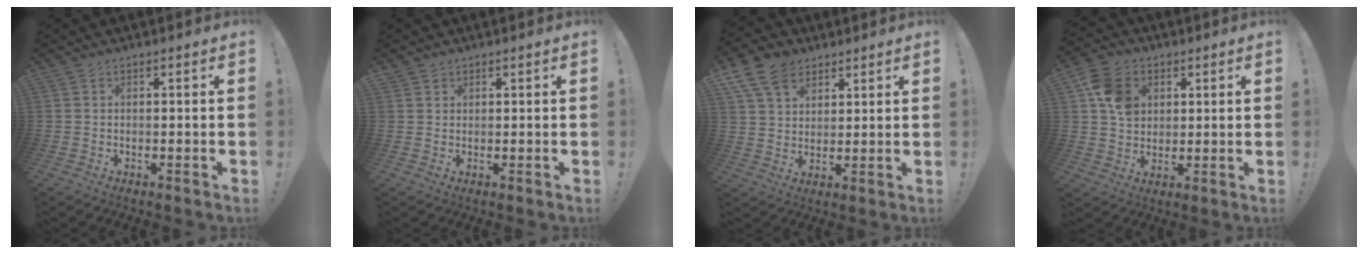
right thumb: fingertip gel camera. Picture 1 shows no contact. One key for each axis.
{"total": 1.4, "fx": 1.1, "fy": 0.9, "fz": 0.1, "tx": 0.005, "ty": -0.008, "tz": 0.019}
{"total": 11.6, "fx": 6.9, "fy": 7.8, "fz": 5.1, "tx": -0.092, "ty": -0.029, "tz": 0.138}
{"total": 11.2, "fx": 3.4, "fy": 9.0, "fz": 5.7, "tx": -0.085, "ty": -0.001, "tz": 0.071}